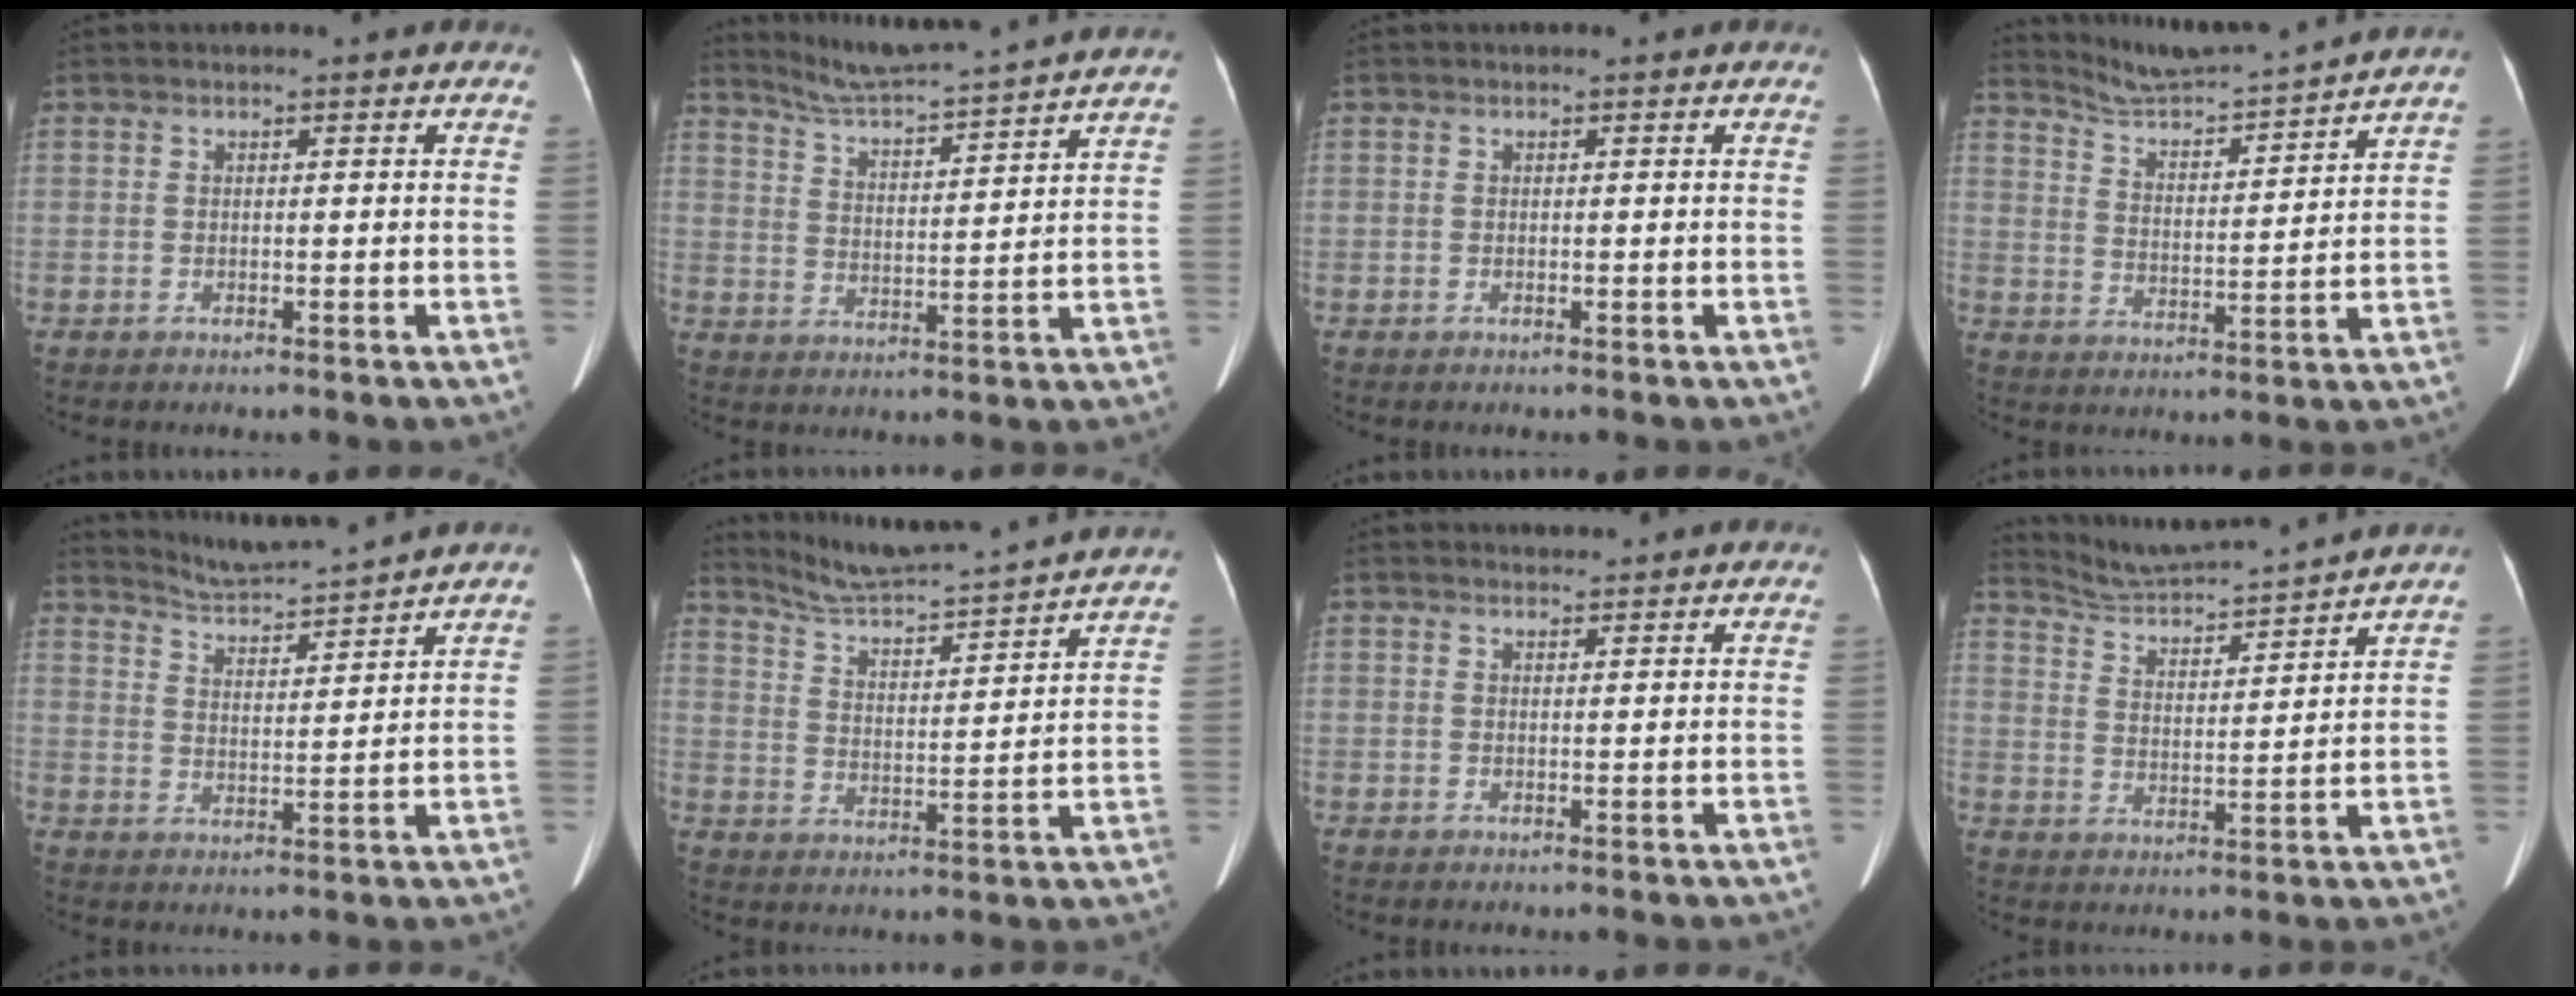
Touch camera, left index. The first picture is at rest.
{"total": 15.7, "force": [14.6, -1.1, 5.5], "torque": [-0.101, -0.008, 0.209]}
{"total": 0.0}
{"total": 12.5, "force": [12.1, -1.4, 3.0], "torque": [-0.061, -0.001, 0.192]}
{"total": 8.0, "force": [7.8, -1.5, 1.2], "torque": [-0.038, 0.000, 0.139]}
{"total": 17.4, "force": [16.5, -1.1, 5.6], "torque": [-0.100, -0.018, 0.238]}
{"total": 2.1, "force": [2.0, 0.3, -0.1], "torque": [-0.009, 0.013, 0.030]}
{"total": 12.4, "force": [11.9, -1.2, 3.1], "torque": [-0.062, 0.004, 0.193]}